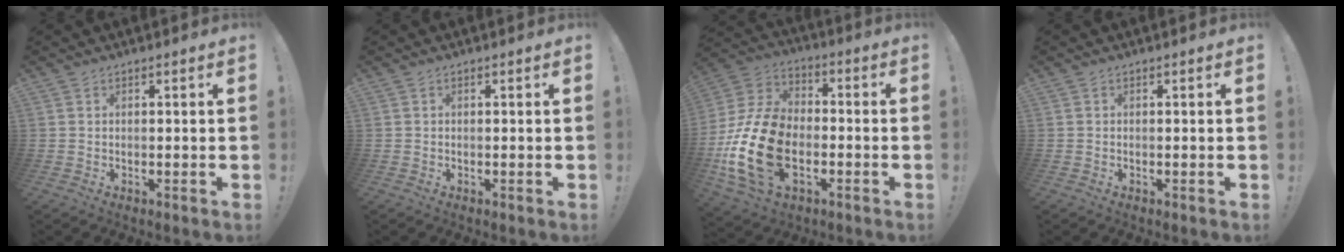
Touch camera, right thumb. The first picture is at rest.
{"total": 0.0}
{"total": 23.4, "force": [-6.3, 14.8, 17.0], "torque": [-0.330, 0.040, -0.094]}
{"total": 0.0}